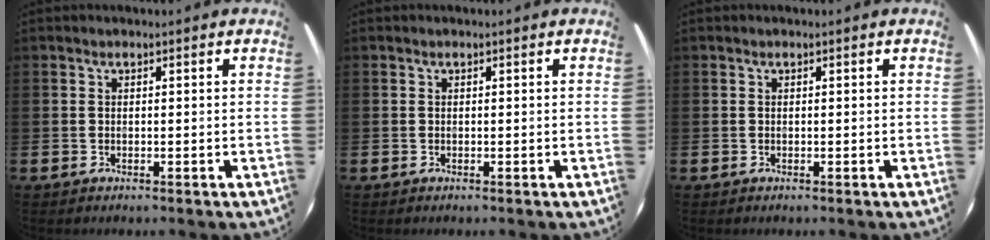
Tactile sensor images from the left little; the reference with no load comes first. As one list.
[{"total": 0.0}, {"total": 0.0}]